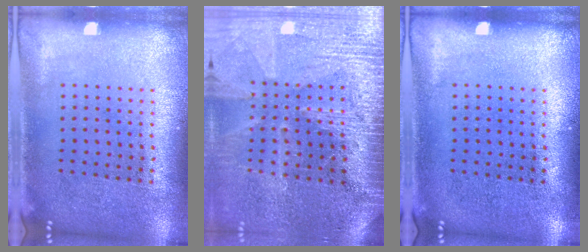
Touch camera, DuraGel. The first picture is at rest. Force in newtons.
{"total": 3.6, "press": 3.3, "slide": 1.5}
{"total": 0.0}